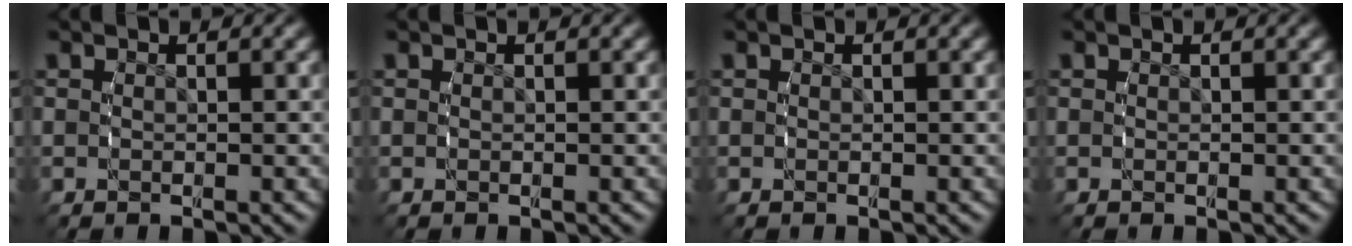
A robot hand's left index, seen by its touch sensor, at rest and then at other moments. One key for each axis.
{"total": 0.0}
{"total": 0.0}
{"total": 0.0}